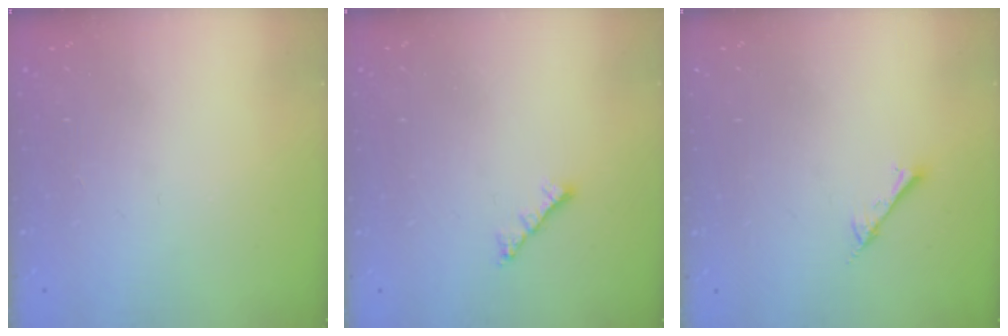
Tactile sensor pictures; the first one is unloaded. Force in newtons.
{"total": 2.0, "press": 1.9, "slide": 0.5}
{"total": 1.5, "press": 1.4, "slide": 0.2}